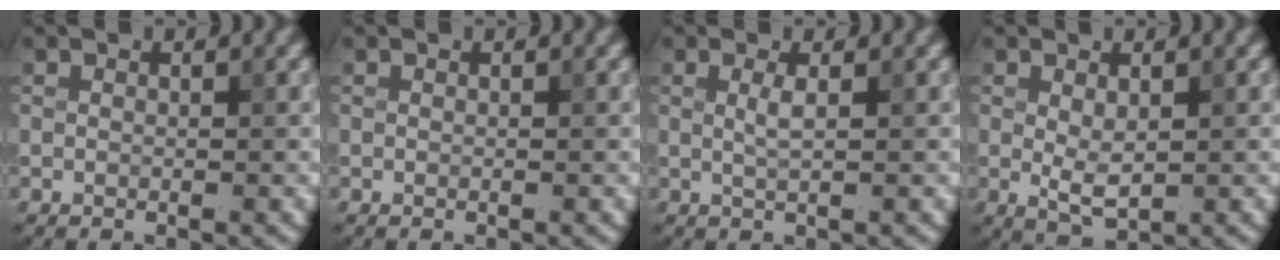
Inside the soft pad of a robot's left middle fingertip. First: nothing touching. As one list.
[{"total": 0.0}, {"total": 1.3, "force": [0.3, 0.3, 1.2], "torque": [-0.023, 0.000, 0.004]}, {"total": 2.3, "force": [0.2, 1.1, 2.0], "torque": [-0.039, -0.004, 0.008]}]